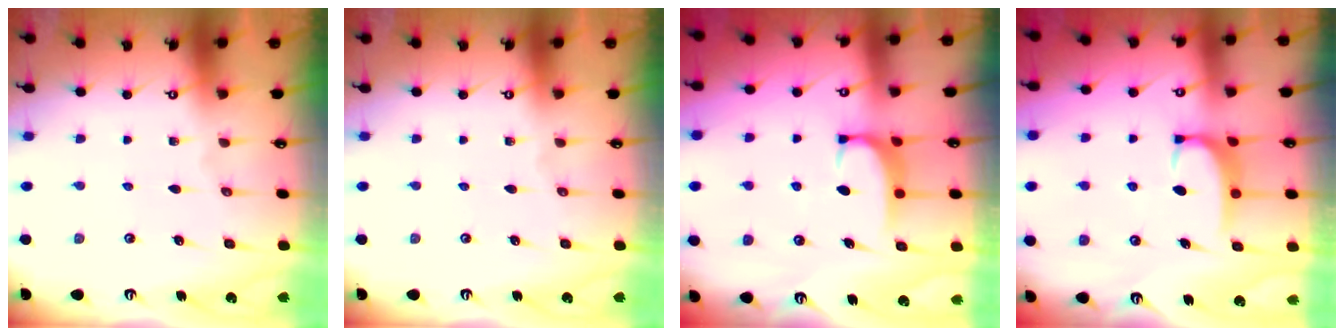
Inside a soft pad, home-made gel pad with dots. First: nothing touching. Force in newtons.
{"total": 0.0}
{"total": 1.8, "press": 1.7, "slide": 0.5}
{"total": 2.6, "press": 2.6, "slide": 0.4}